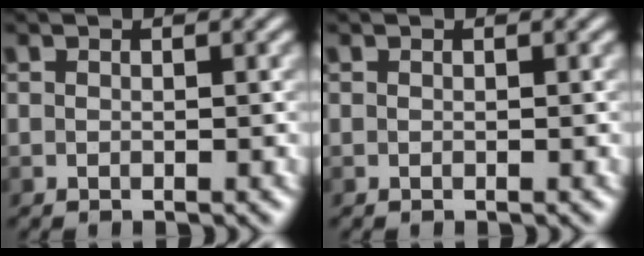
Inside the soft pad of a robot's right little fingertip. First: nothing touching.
{"total": 0.0}